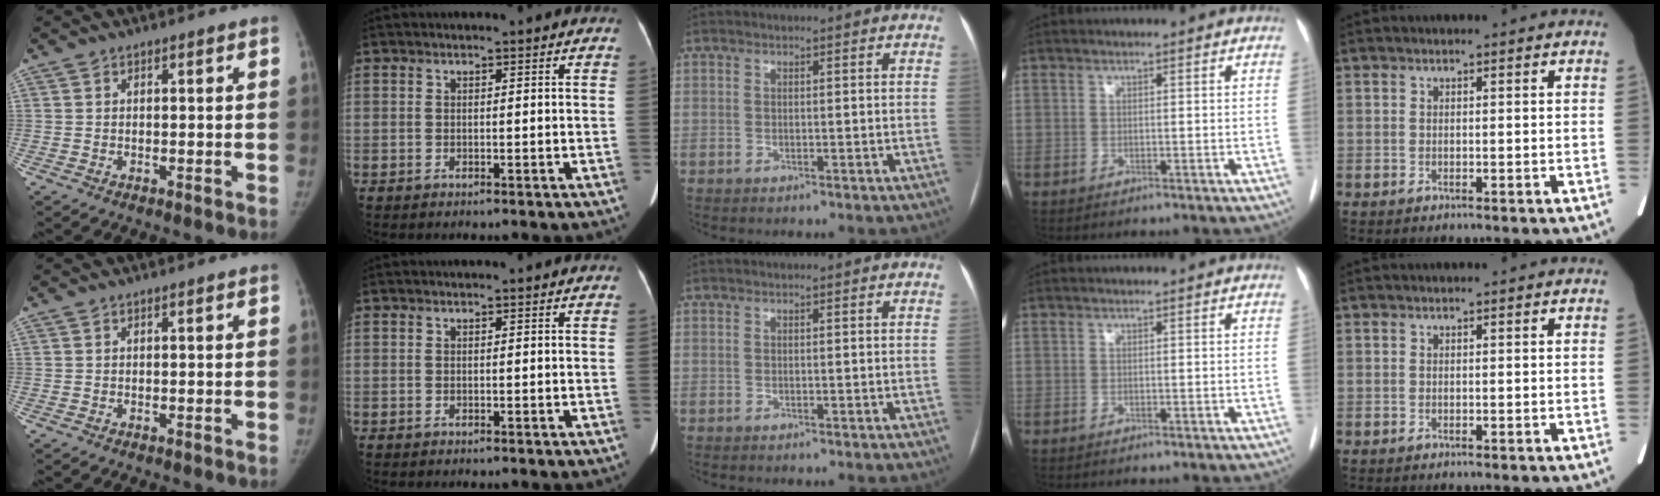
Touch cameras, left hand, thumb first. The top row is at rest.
{}